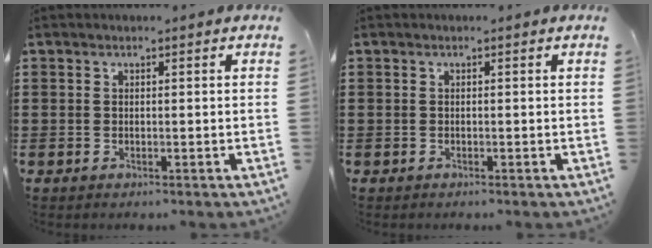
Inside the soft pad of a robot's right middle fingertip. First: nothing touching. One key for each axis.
{"total": 0.0}